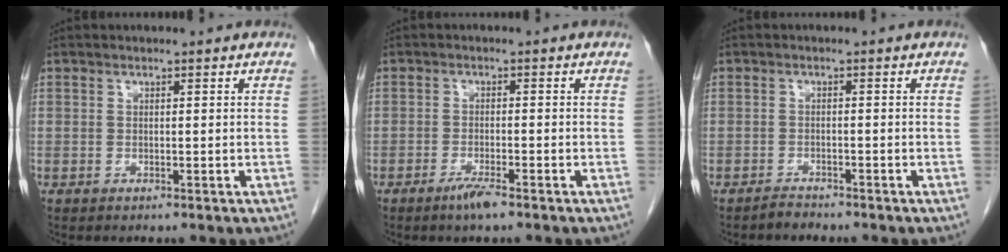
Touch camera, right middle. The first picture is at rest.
{"total": 2.9, "force": [-2.1, 0.2, 2.0], "torque": [-0.041, -0.003, -0.038]}
{"total": 1.3, "force": [-1.3, 0.0, 0.0], "torque": [0.000, -0.003, -0.023]}